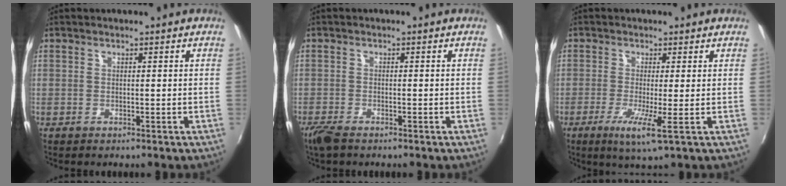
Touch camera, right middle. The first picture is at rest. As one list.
[{"total": 3.2, "force": [-2.5, 0.8, 1.9], "torque": [-0.048, -0.011, -0.051]}, {"total": 5.0, "force": [-1.3, -0.6, 4.8], "torque": [-0.103, -0.015, -0.029]}]